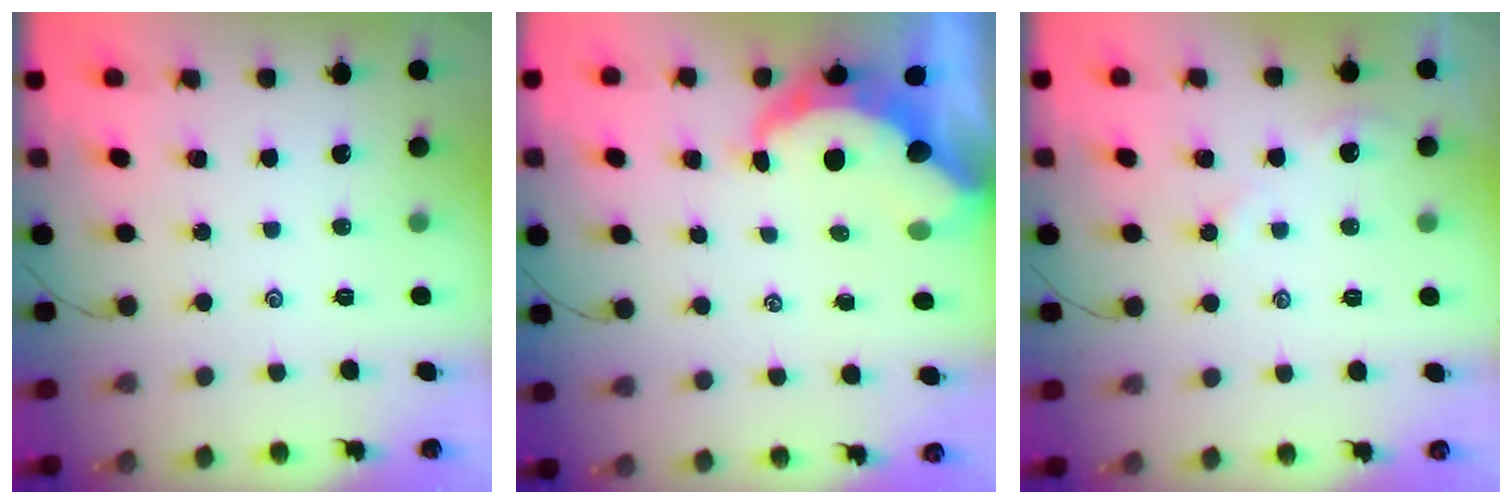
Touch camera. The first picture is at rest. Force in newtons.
{"total": 8.9, "press": 8.9, "slide": 1.1}
{"total": 2.8, "press": 2.8, "slide": 0.4}